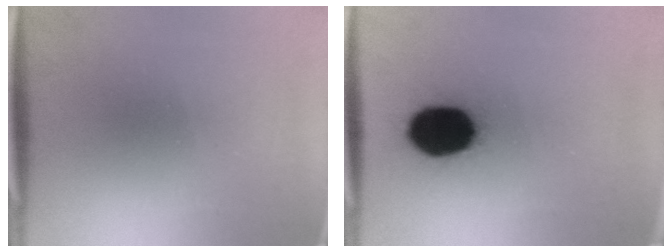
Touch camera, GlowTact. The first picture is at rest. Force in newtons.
{"total": 16.7}